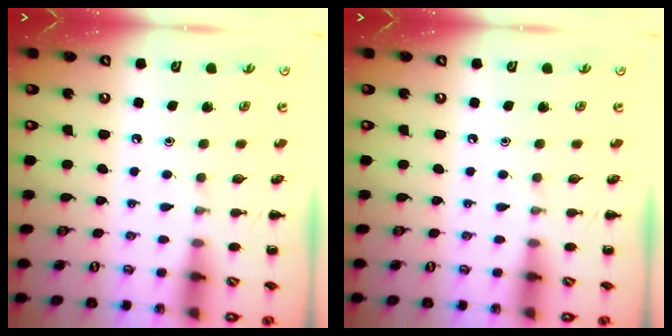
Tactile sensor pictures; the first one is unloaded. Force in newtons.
{"total": 0.0}